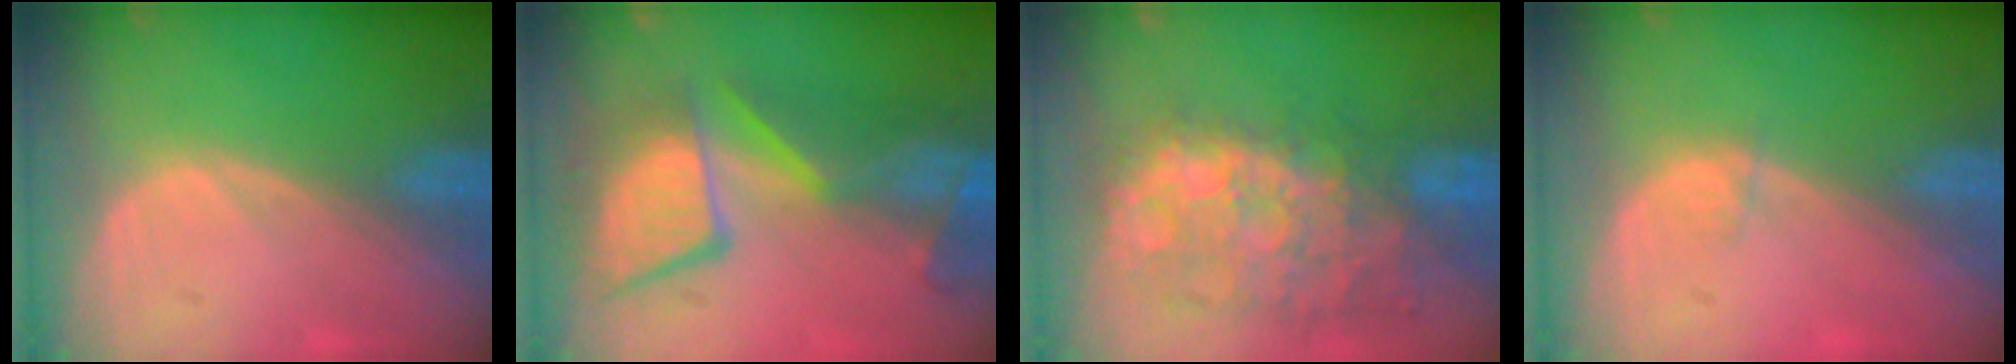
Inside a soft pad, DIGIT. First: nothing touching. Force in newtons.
{"total": 11.3, "press": 10.5, "slide": 4.2}
{"total": 11.7, "press": 10.8, "slide": 4.4}
{"total": 0.8, "press": 0.7, "slide": 0.4}